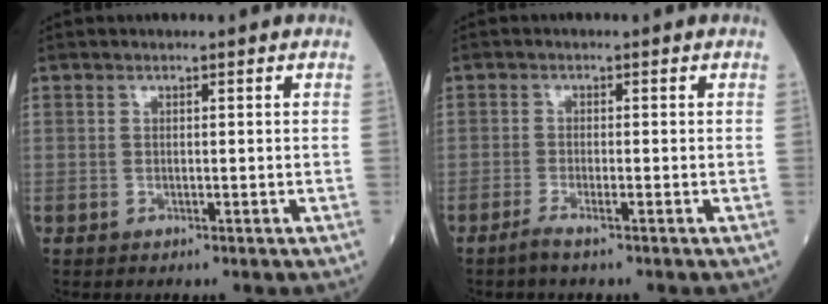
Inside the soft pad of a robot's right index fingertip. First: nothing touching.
{"total": 2.1, "force": [-1.3, 0.0, 1.6], "torque": [-0.036, -0.004, -0.029]}